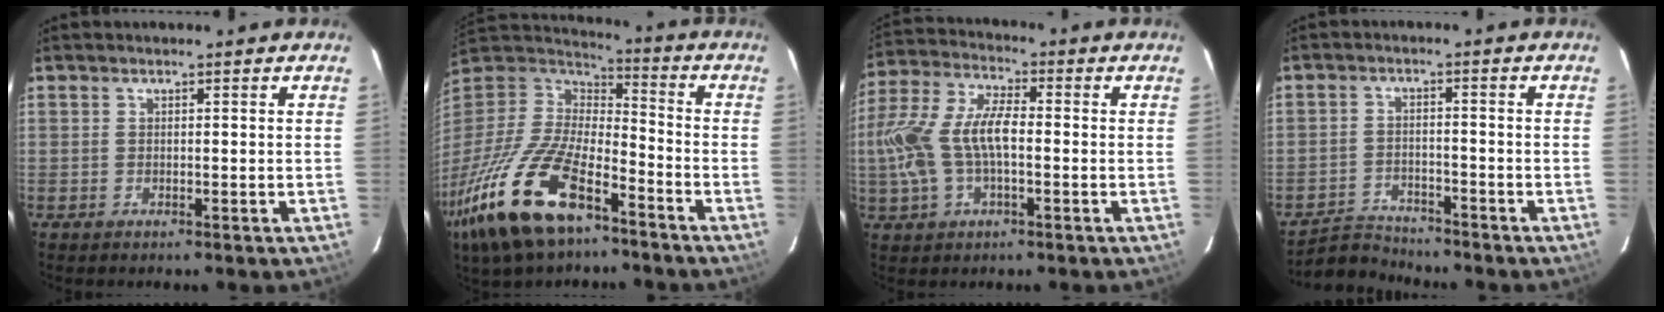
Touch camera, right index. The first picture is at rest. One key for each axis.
{"total": 26.0, "fx": -15.6, "fy": 10.9, "fz": 17.7, "tx": -0.379, "ty": -0.042, "tz": -0.282}
{"total": 13.9, "fx": -1.5, "fy": 6.7, "fz": 12.1, "tx": -0.263, "ty": 0.013, "tz": -0.030}
{"total": 5.9, "fx": -5.7, "fy": 1.4, "fz": -0.2, "tx": -0.018, "ty": 0.012, "tz": -0.106}